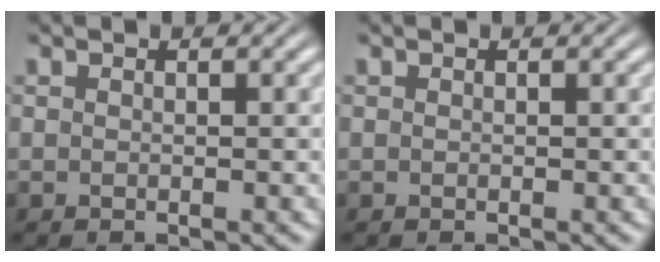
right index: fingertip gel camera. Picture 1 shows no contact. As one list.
[{"total": 0.0}]